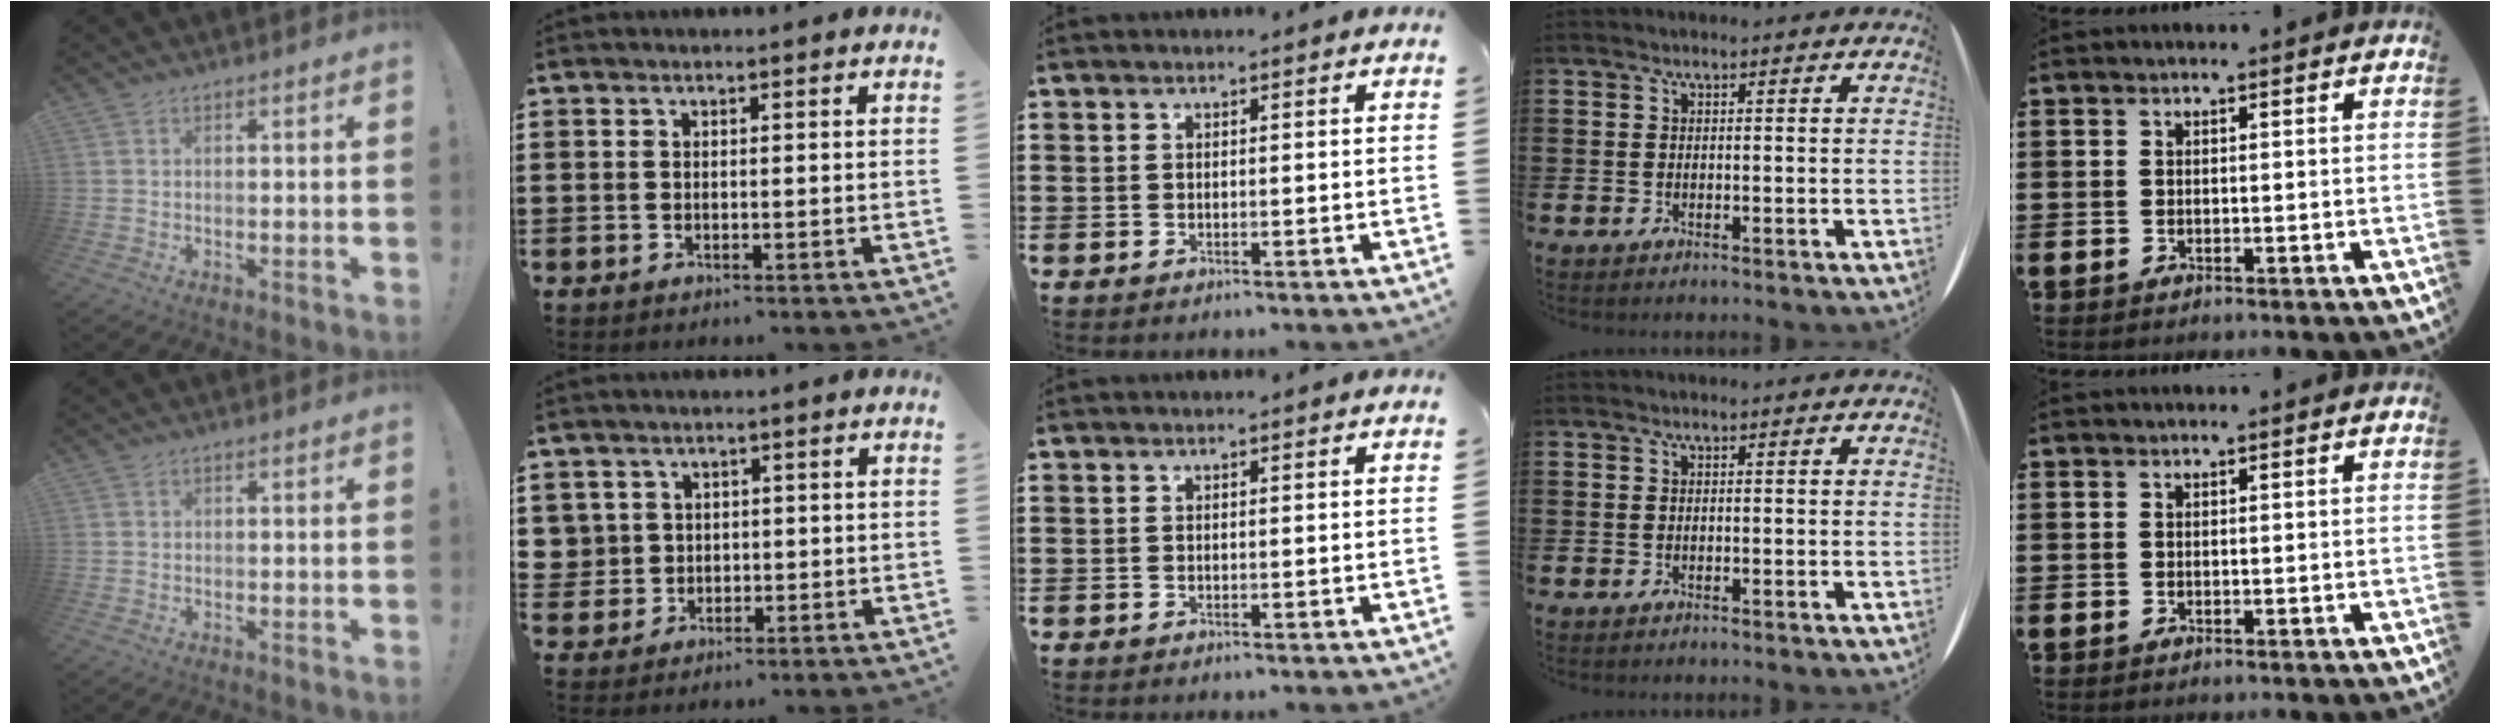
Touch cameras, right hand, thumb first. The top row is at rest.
{"index": {"total": 2.8, "force": [0.5, 2.7, 0.1], "torque": [-0.016, 0.011, 0.008]}}